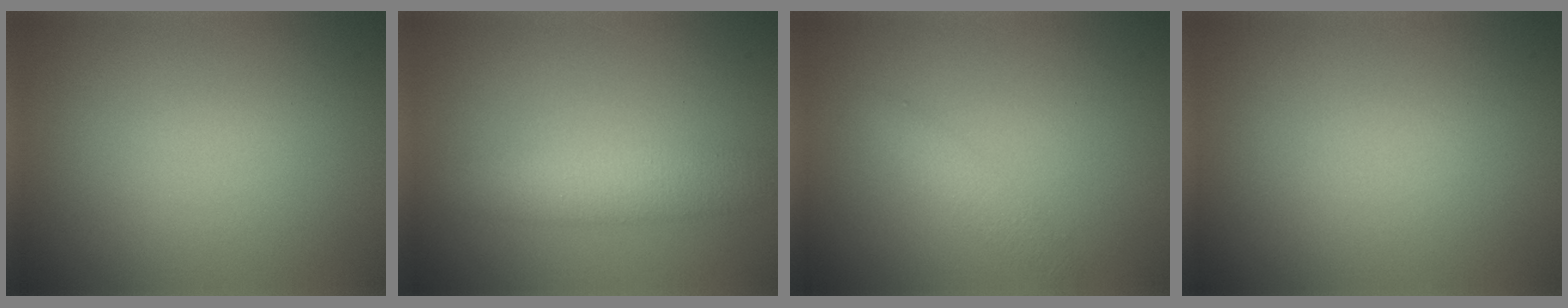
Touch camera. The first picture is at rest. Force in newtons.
{"total": 3.4, "press": 3.4, "slide": 0.1}
{"total": 1.5, "press": 1.5, "slide": 0.0}
{"total": 0.0}